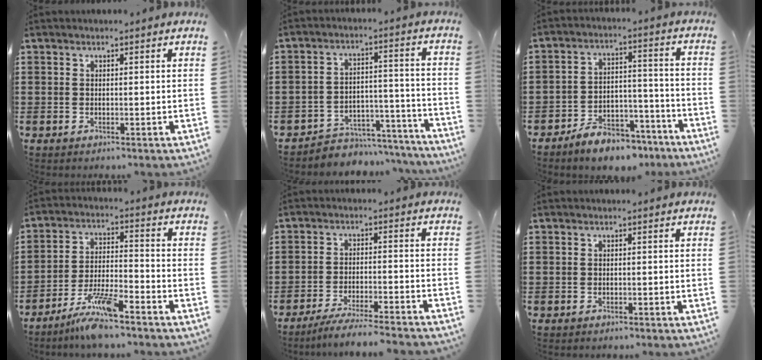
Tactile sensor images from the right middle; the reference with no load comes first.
{"total": 5.0, "force": [-4.8, 1.5, 0.4], "torque": [-0.011, 0.015, -0.099]}
{"total": 7.3, "force": [-6.6, 2.2, 2.2], "torque": [-0.035, 0.025, -0.126]}
{"total": 7.9, "force": [-6.4, 0.8, 4.6], "torque": [-0.098, -0.006, -0.122]}
{"total": 5.0, "force": [-4.6, -0.3, 1.9], "torque": [-0.036, -0.011, -0.089]}
{"total": 0.5, "force": [-0.5, 0.1, 0.1], "torque": [-0.003, -0.001, -0.010]}